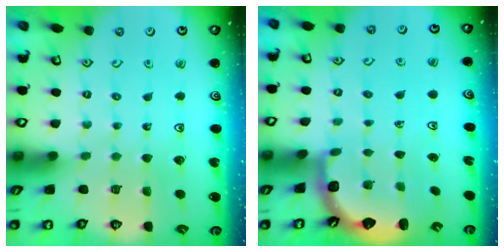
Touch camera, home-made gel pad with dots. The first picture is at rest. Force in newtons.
{"total": 2.5, "press": 2.1, "slide": 1.3}